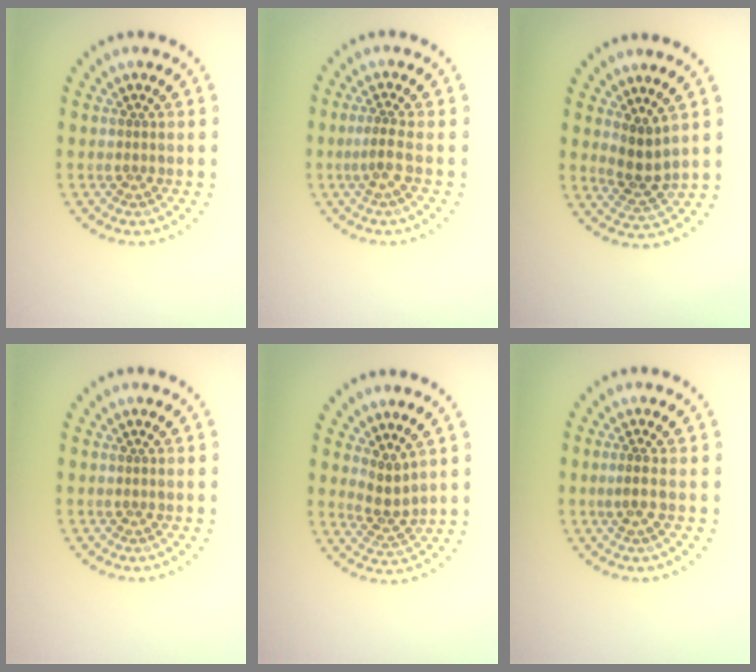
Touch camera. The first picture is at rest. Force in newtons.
{"total": 1.6, "press": 1.1, "slide": 1.2}
{"total": 2.6, "press": 2.0, "slide": 1.7}
{"total": 0.0}
{"total": 2.1, "press": 1.6, "slide": 1.4}
{"total": 1.3, "press": 1.0, "slide": 0.9}